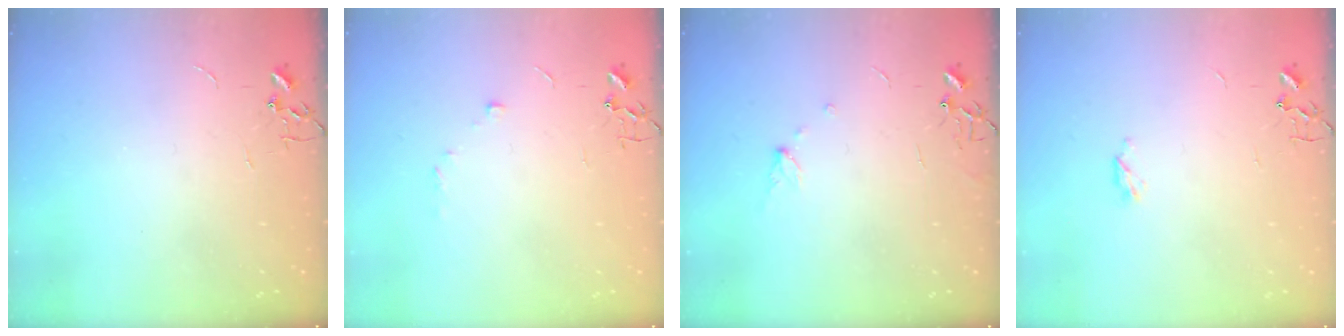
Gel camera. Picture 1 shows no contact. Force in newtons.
{"total": 5.6, "press": 5.6, "slide": 0.5}
{"total": 4.5, "press": 4.4, "slide": 0.5}
{"total": 3.9, "press": 3.9, "slide": 0.7}